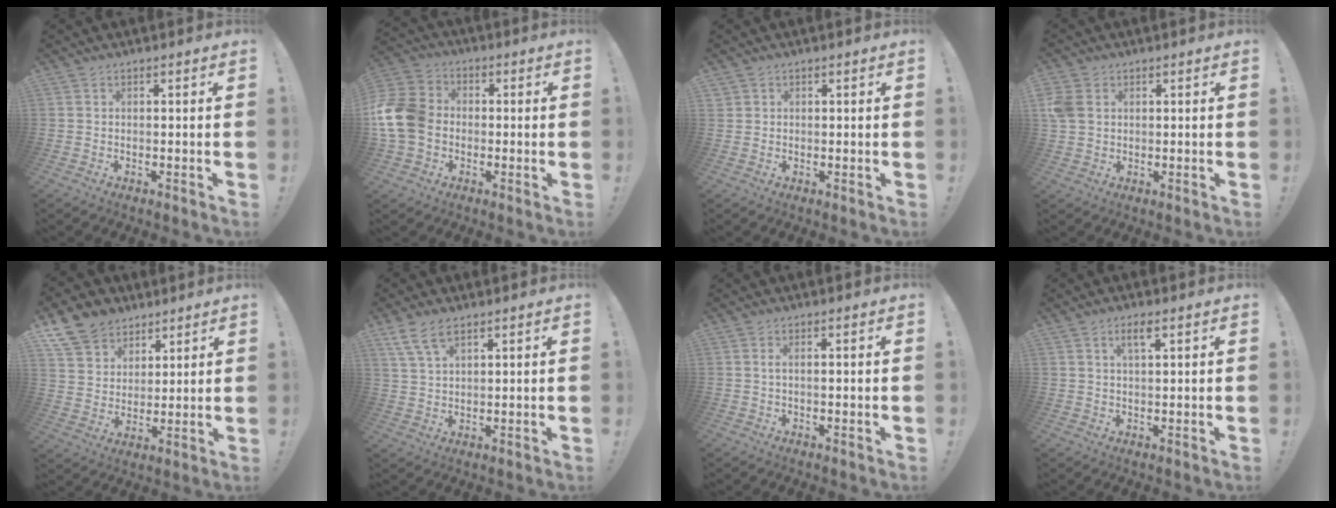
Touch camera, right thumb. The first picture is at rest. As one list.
[{"total": 14.8, "force": [-1.6, 11.7, 9.0], "torque": [-0.176, 0.025, -0.027]}, {"total": 1.2, "force": [0.7, 1.1, 0.1], "torque": [0.002, -0.001, 0.012]}, {"total": 6.2, "force": [1.6, 4.9, 3.5], "torque": [-0.080, 0.008, 0.034]}, {"total": 11.3, "force": [7.5, 8.0, 2.6], "torque": [-0.043, -0.054, 0.149]}, {"total": 7.4, "force": [4.6, 3.4, 4.7], "torque": [-0.087, -0.009, 0.090]}, {"total": 1.6, "force": [0.0, 0.0, 1.6], "torque": [-0.024, -0.004, -0.003]}, {"total": 3.4, "force": [1.8, 0.8, 2.8], "torque": [-0.046, -0.002, 0.026]}]